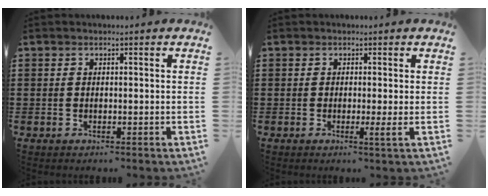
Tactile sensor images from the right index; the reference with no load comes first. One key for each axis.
{"total": 1.9, "fx": -0.3, "fy": -0.2, "fz": 1.9, "tx": -0.033, "ty": -0.009, "tz": -0.006}